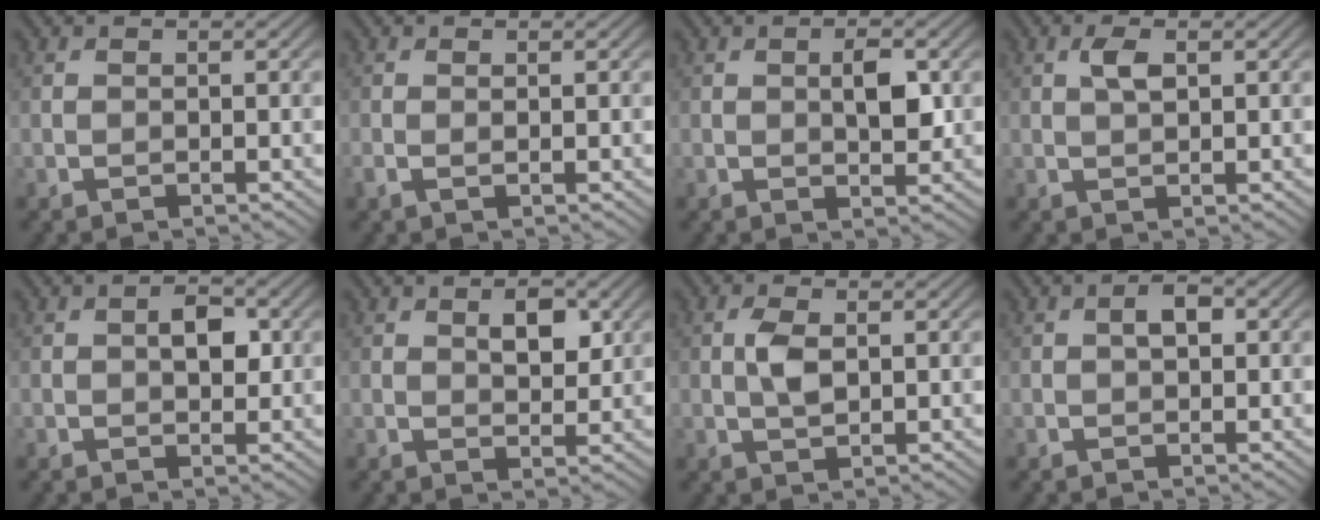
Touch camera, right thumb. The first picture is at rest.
{"total": 0.9, "force": [0.1, 0.1, 0.8], "torque": [-0.021, 0.002, -0.001]}
{"total": 3.4, "force": [0.5, 1.4, 3.1], "torque": [-0.051, -0.003, 0.008]}
{"total": 2.2, "force": [0.7, 0.9, 1.9], "torque": [-0.040, 0.004, 0.012]}
{"total": 3.1, "force": [0.3, 1.7, 2.5], "torque": [-0.039, 0.002, 0.002]}
{"total": 3.8, "force": [1.3, 2.0, 2.9], "torque": [-0.048, -0.003, 0.024]}
{"total": 3.0, "force": [0.3, 1.5, 2.5], "torque": [-0.058, 0.002, 0.006]}
{"total": 1.9, "force": [0.2, 1.0, 1.6], "torque": [-0.026, 0.006, 0.000]}